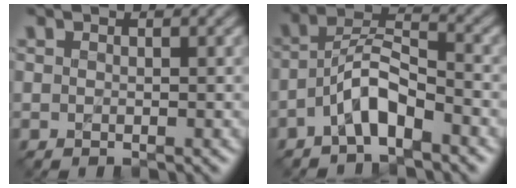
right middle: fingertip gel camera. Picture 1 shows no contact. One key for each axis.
{"total": 4.1, "fx": -2.5, "fy": 1.2, "fz": 3.0, "tx": -0.057, "ty": 0.016, "tz": -0.051}